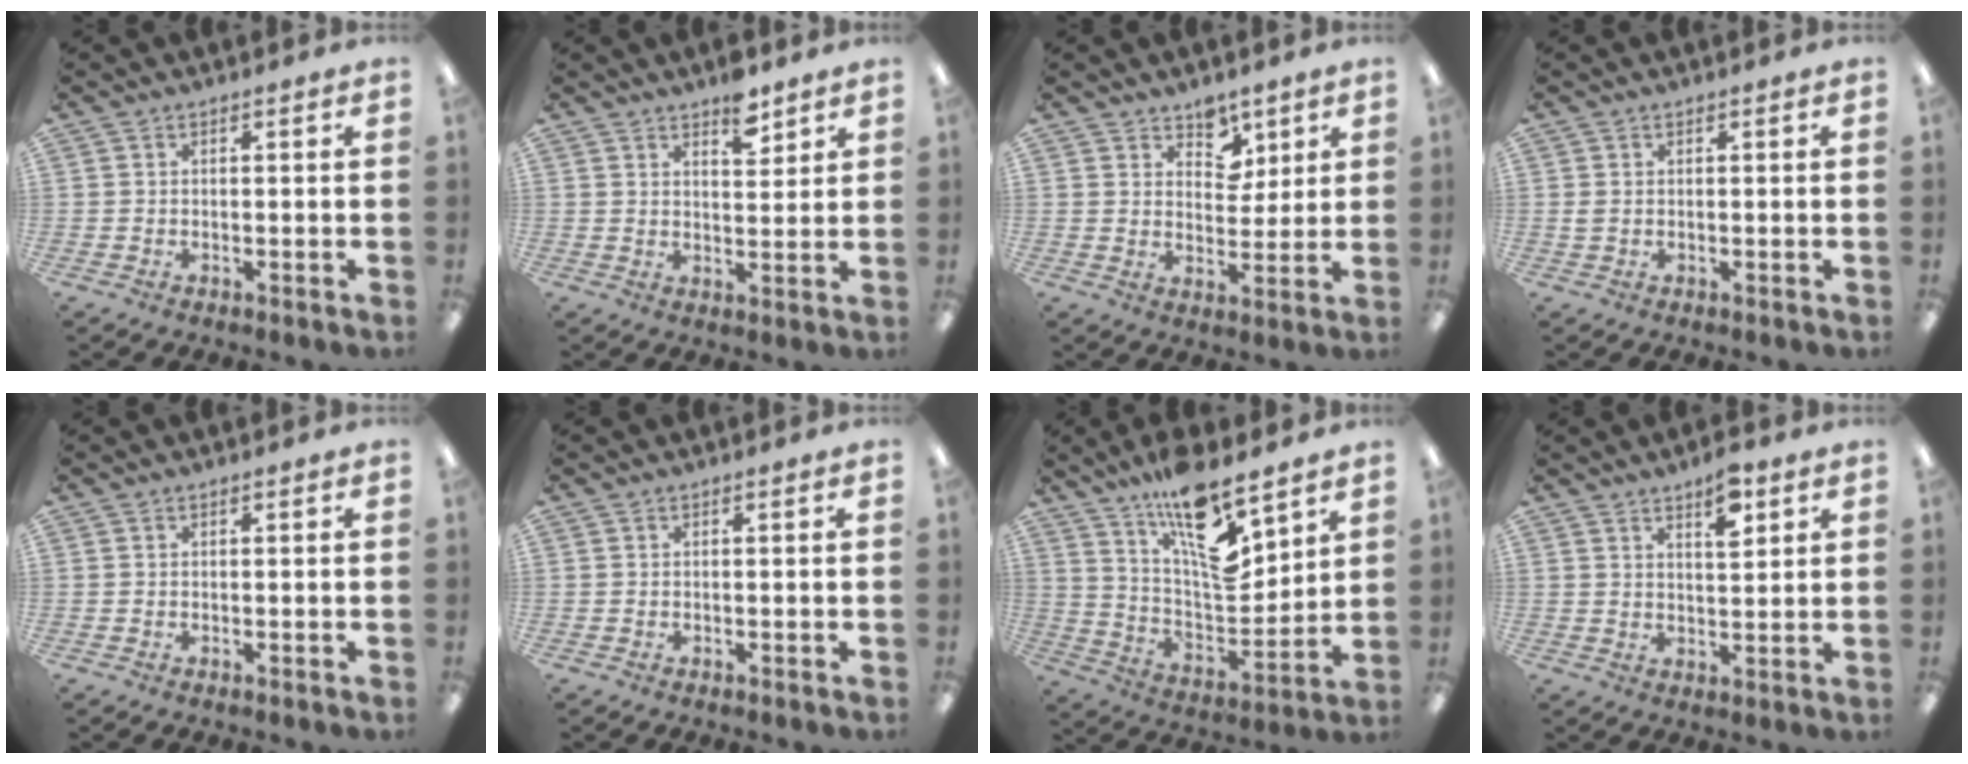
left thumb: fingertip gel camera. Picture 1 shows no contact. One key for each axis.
{"total": 6.4, "fx": 4.6, "fy": 2.8, "fz": 3.3, "tx": -0.028, "ty": -0.031, "tz": 0.076}
{"total": 6.6, "fx": 4.9, "fy": 4.3, "fz": 1.1, "tx": -0.006, "ty": -0.030, "tz": 0.088}
{"total": 1.1, "fx": 0.3, "fy": 0.8, "fz": 0.7, "tx": -0.014, "ty": 0.004, "tz": 0.004}
{"total": 0.0}
{"total": 0.0}
{"total": 17.0, "fx": 11.8, "fy": 5.6, "fz": 10.8, "tx": -0.180, "ty": -0.079, "tz": 0.202}
{"total": 6.2, "fx": 4.1, "fy": 2.4, "fz": 4.0, "tx": -0.048, "ty": -0.023, "tz": 0.065}